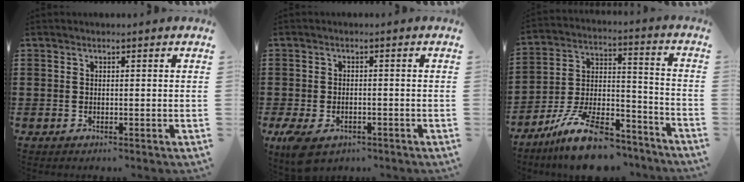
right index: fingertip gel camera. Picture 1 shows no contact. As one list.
[{"total": 3.1, "force": [-2.1, 1.5, 1.7], "torque": [-0.054, -0.002, -0.046]}, {"total": 13.3, "force": [-10.5, 3.6, 7.2], "torque": [-0.130, 0.046, -0.195]}]